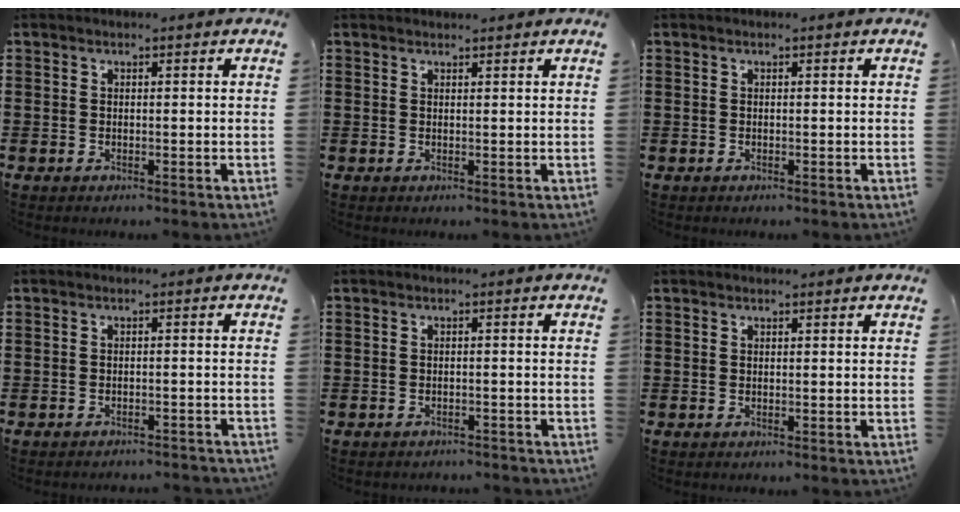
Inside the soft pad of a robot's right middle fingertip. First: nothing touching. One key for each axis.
{"total": 0.9, "fx": 0.9, "fy": -0.1, "fz": 0.0, "tx": -0.001, "ty": -0.001, "tz": 0.017}
{"total": 0.0}
{"total": 1.5, "fx": -1.5, "fy": 0.0, "fz": 0.0, "tx": -0.004, "ty": 0.003, "tz": -0.032}
{"total": 1.2, "fx": -1.1, "fy": 0.1, "fz": 0.0, "tx": -0.003, "ty": 0.002, "tz": -0.025}
{"total": 0.0}